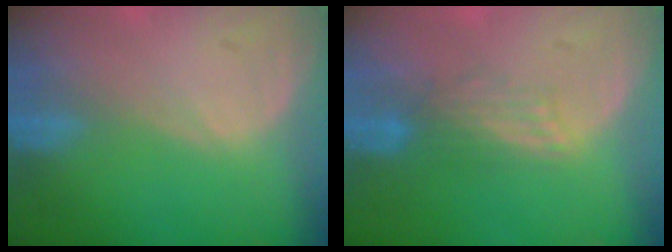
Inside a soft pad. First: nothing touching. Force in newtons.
{"total": 2.7, "press": 2.7, "slide": 0.4}